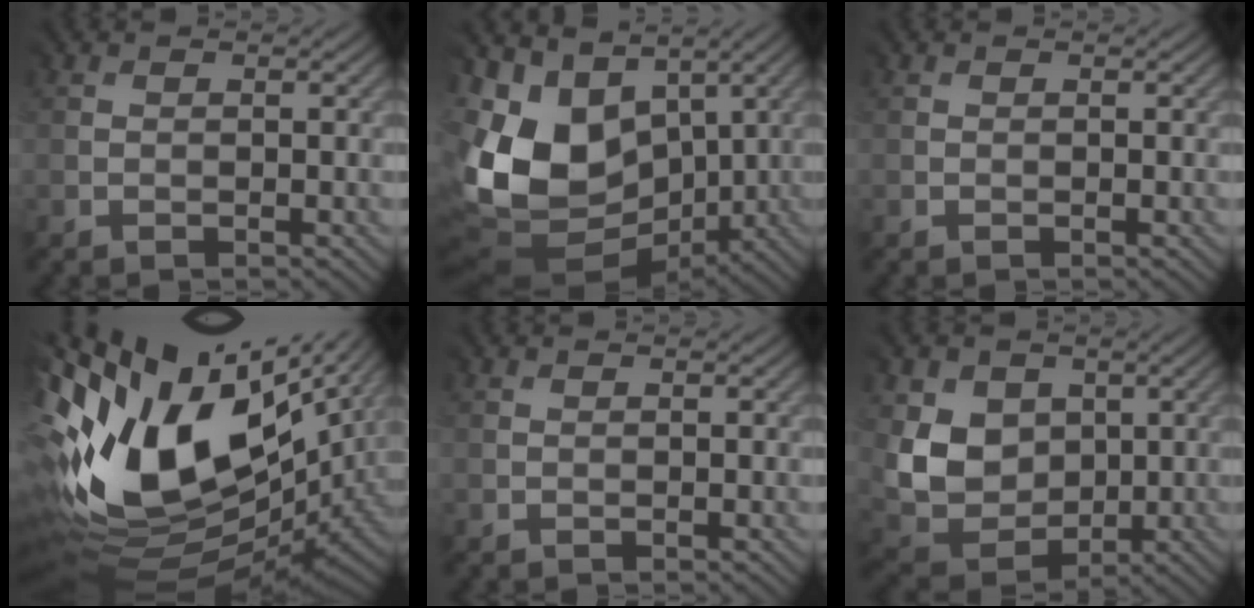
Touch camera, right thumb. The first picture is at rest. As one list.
[{"total": 14.6, "force": [1.5, 11.5, 8.9], "torque": [-0.224, -0.016, 0.049]}, {"total": 0.0}, {"total": 17.3, "force": [4.5, 9.3, 13.9], "torque": [-0.282, -0.015, 0.095]}, {"total": 0.0}, {"total": 6.5, "force": [2.3, 5.7, 1.9], "torque": [-0.066, -0.009, 0.042]}]